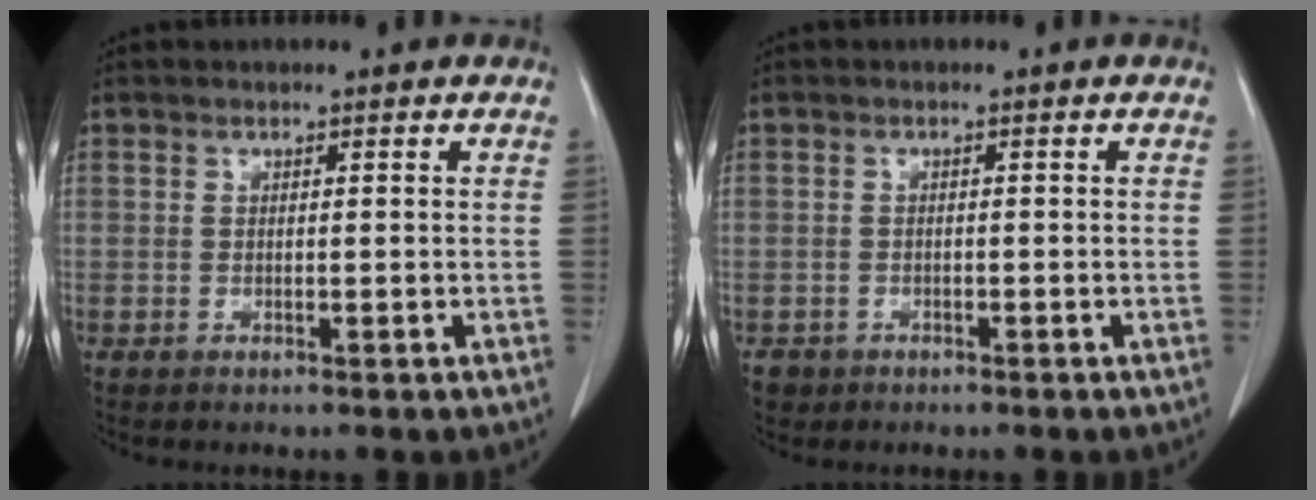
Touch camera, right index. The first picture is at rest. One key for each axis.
{"total": 1.8, "fx": -1.0, "fy": 1.5, "fz": -0.1, "tx": -0.007, "ty": 0.006, "tz": -0.018}